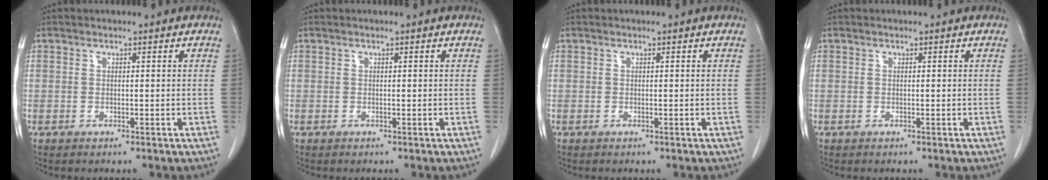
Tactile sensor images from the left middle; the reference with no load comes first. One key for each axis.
{"total": 0.0}
{"total": 0.0}
{"total": 0.0}